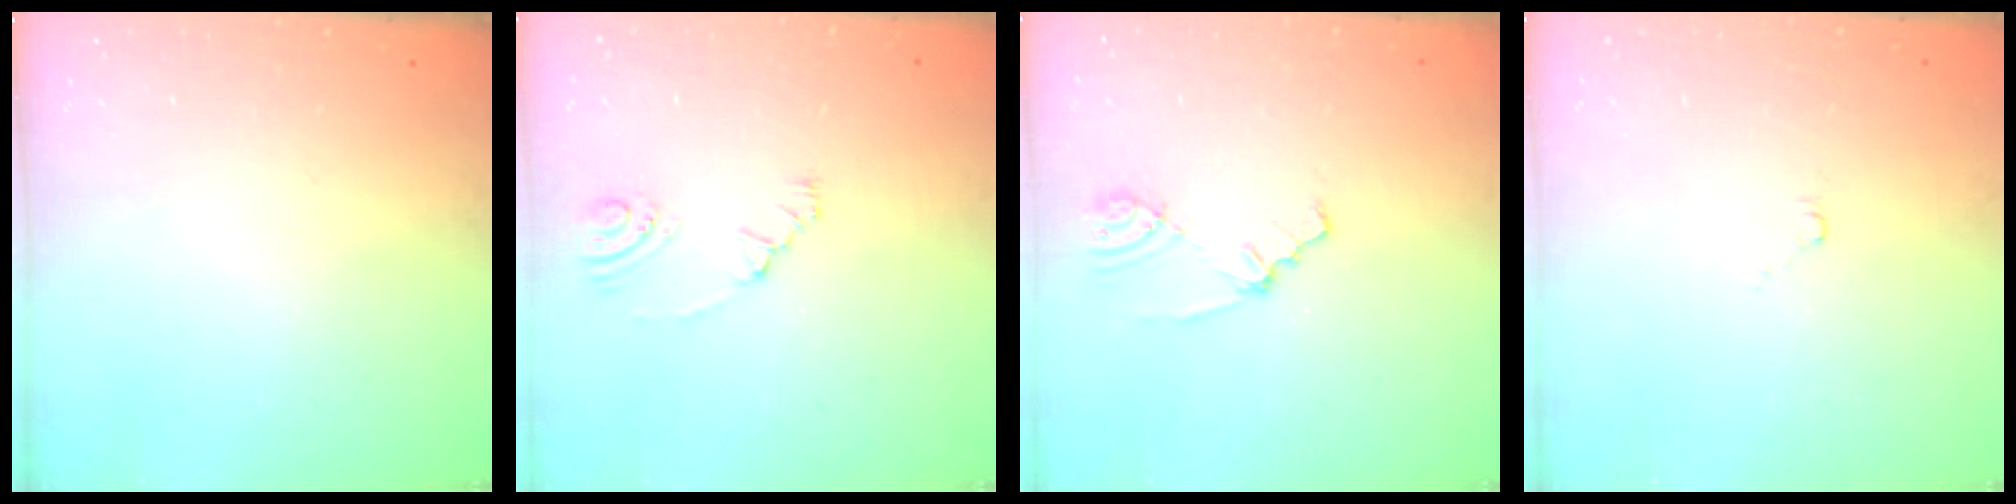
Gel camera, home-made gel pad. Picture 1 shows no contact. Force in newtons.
{"total": 5.3, "press": 1.4, "slide": 5.1}
{"total": 1.9, "press": 1.9, "slide": 0.2}
{"total": 2.4, "press": 2.4, "slide": 0.4}